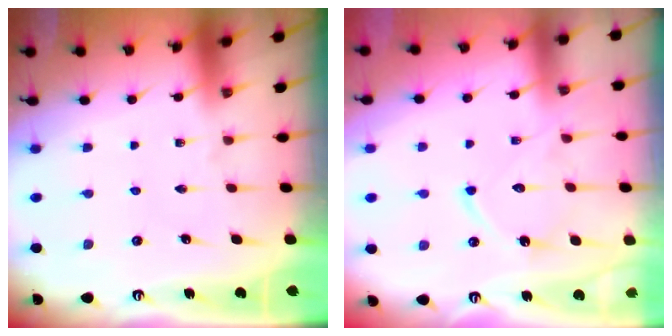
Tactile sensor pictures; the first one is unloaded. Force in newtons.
{"total": 12.1, "press": 12.0, "slide": 0.9}